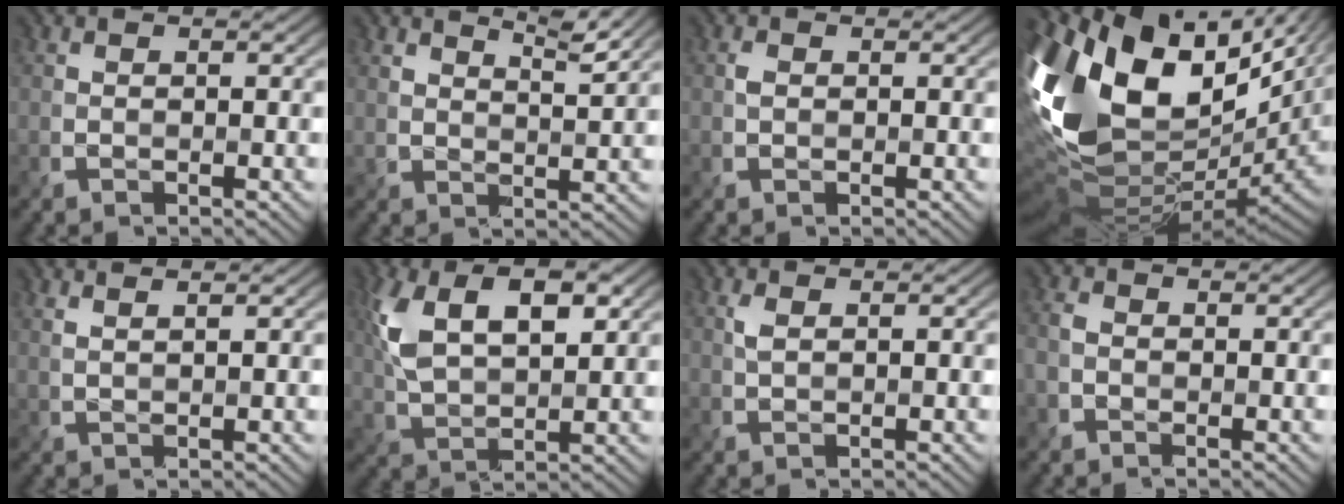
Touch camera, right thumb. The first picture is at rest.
{"total": 3.7, "force": [3.1, 0.6, 1.9], "torque": [-0.035, -0.004, 0.060]}
{"total": 0.9, "force": [0.0, 0.7, 0.5], "torque": [-0.015, -0.002, 0.002]}
{"total": 19.1, "force": [3.7, 10.8, 15.4], "torque": [-0.322, -0.035, 0.088]}
{"total": 2.8, "force": [2.0, 0.8, 1.7], "torque": [-0.016, 0.002, 0.023]}
{"total": 10.2, "force": [3.6, 5.1, 8.1], "torque": [-0.178, 0.004, 0.065]}
{"total": 1.2, "force": [0.5, 0.4, 1.0], "torque": [-0.030, 0.002, 0.012]}
{"total": 2.3, "force": [-0.7, 1.7, 1.3], "torque": [-0.039, -0.005, -0.019]}